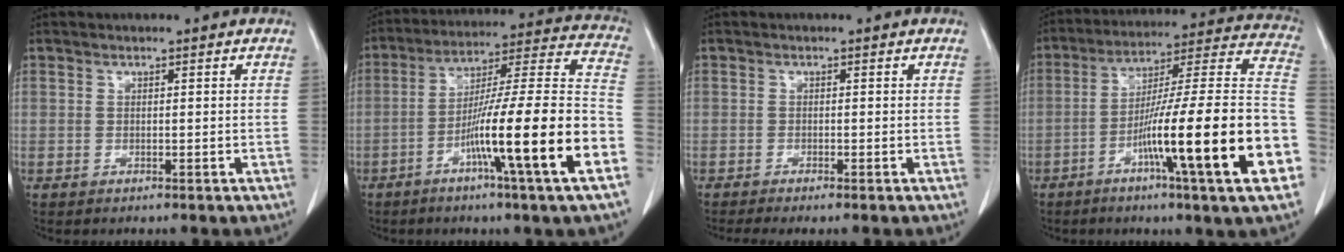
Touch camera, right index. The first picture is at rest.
{"total": 20.7, "force": [-7.9, -0.8, 19.1], "torque": [-0.275, -0.006, -0.134]}
{"total": 2.4, "force": [-1.9, 0.0, 1.5], "torque": [-0.022, -0.005, -0.032]}
{"total": 25.3, "force": [-8.2, 0.2, 24.0], "torque": [-0.284, -0.002, -0.136]}